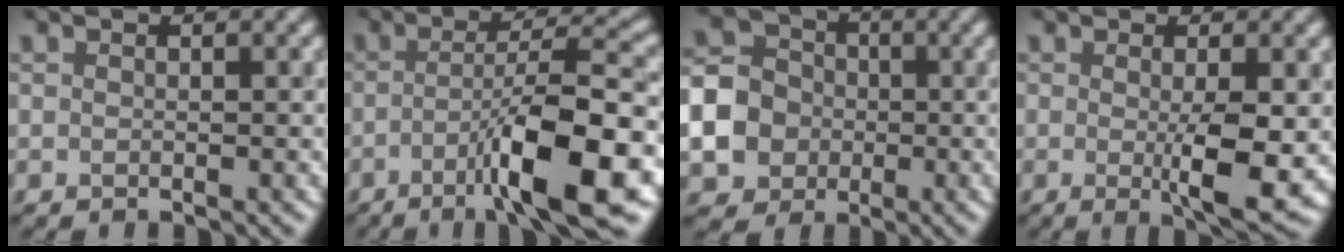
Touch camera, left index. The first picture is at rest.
{"total": 9.8, "force": [-3.7, 1.7, 8.9], "torque": [-0.128, 0.013, -0.067]}
{"total": 10.6, "force": [-2.4, 9.7, 3.6], "torque": [-0.106, -0.020, -0.067]}
{"total": 4.9, "force": [-0.5, 0.8, 4.8], "torque": [-0.076, -0.011, -0.003]}